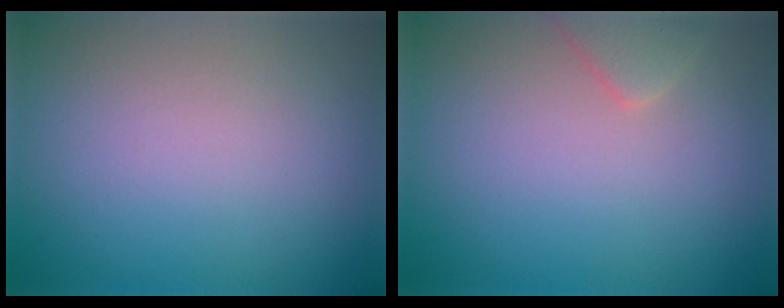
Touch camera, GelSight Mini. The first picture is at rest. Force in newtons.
{"total": 1.6, "press": 1.6, "slide": 0.1}